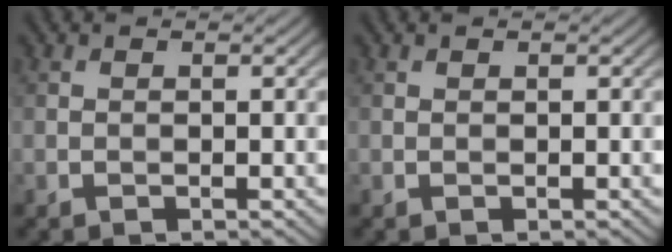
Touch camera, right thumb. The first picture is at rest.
{"total": 0.0}